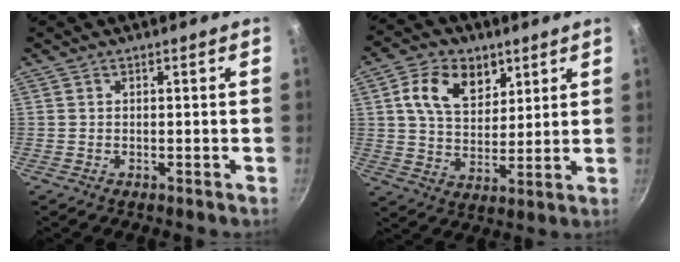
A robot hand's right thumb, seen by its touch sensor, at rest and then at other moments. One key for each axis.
{"total": 12.1, "fx": 5.1, "fy": 8.3, "fz": 7.1, "tx": -0.092, "ty": -0.018, "tz": 0.086}